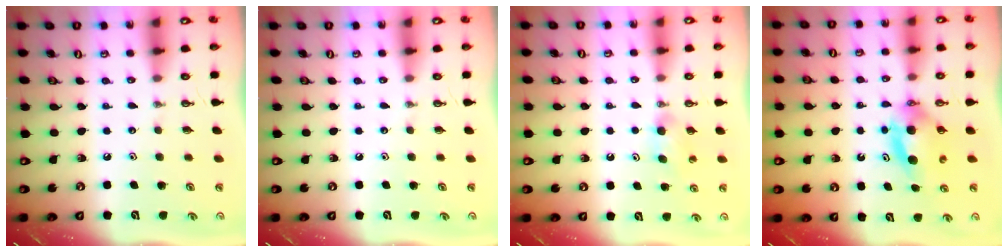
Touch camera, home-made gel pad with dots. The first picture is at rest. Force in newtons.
{"total": 0.0}
{"total": 5.9, "press": 4.7, "slide": 3.6}
{"total": 7.1, "press": 6.4, "slide": 3.1}